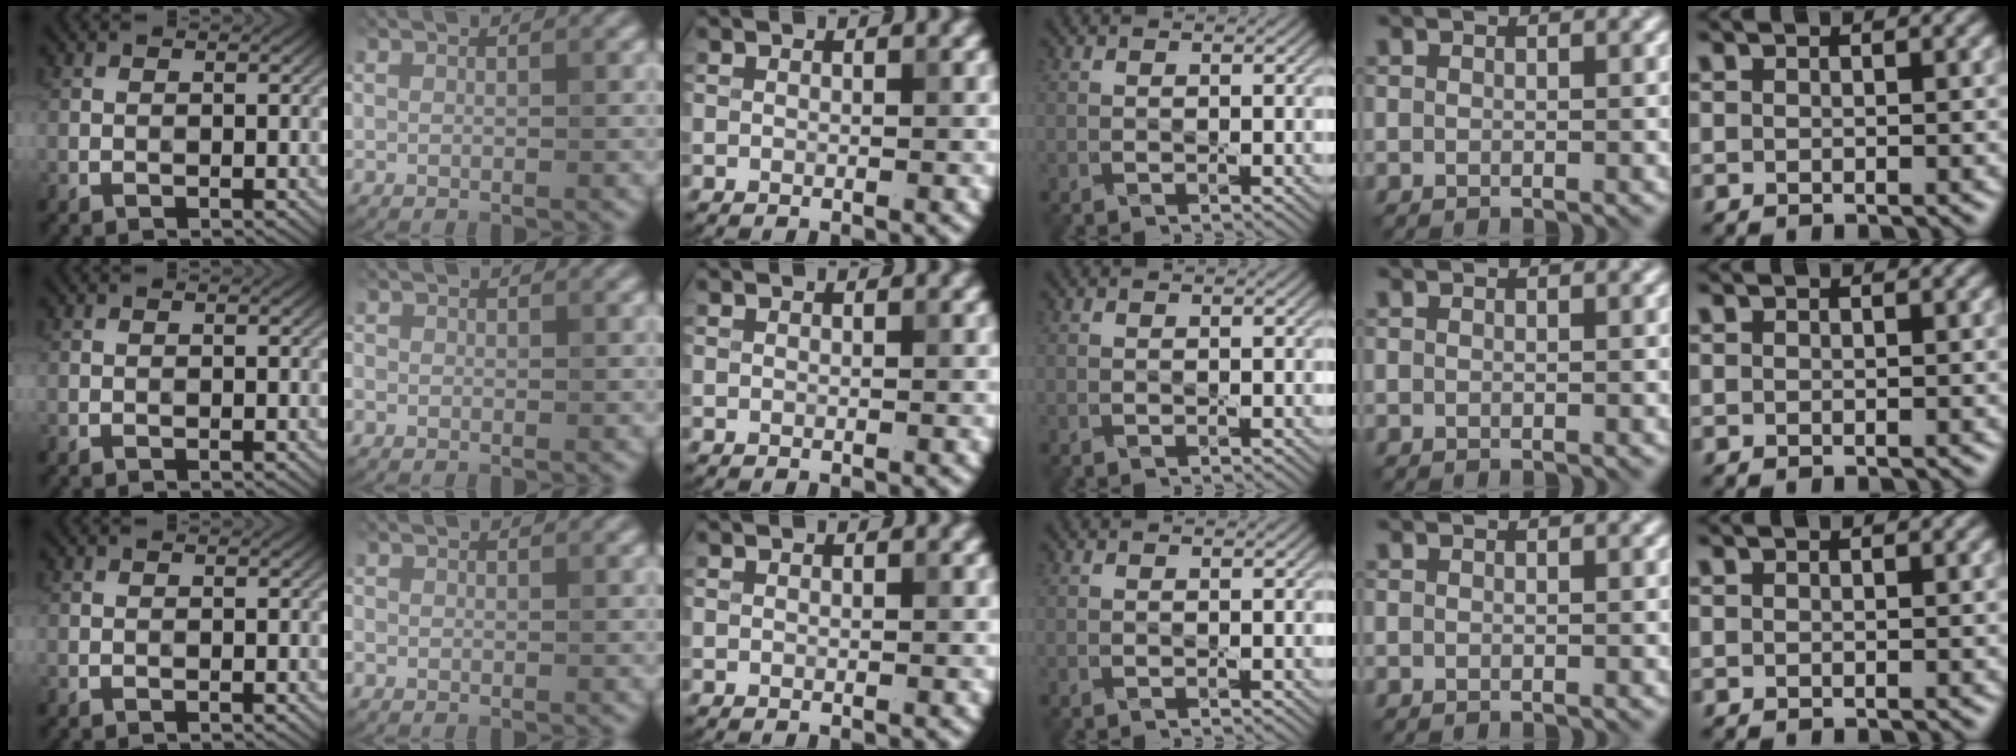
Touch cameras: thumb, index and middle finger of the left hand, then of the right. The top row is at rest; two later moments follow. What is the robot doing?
{"motion": "press", "object": "calculator"}